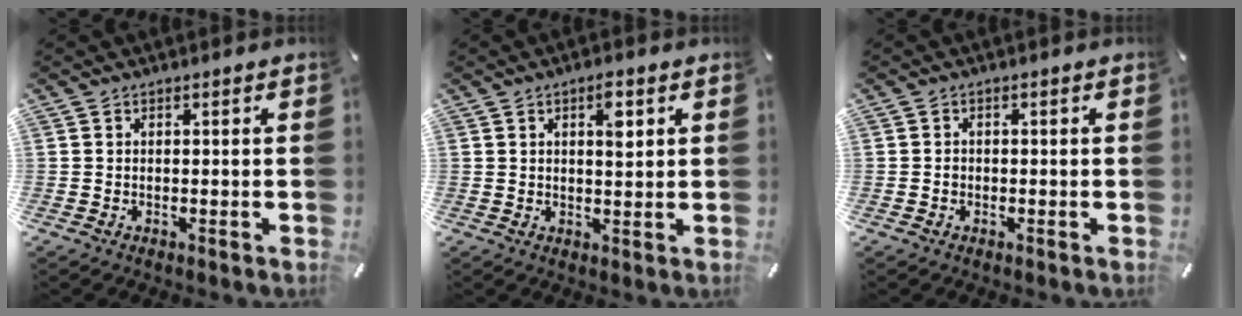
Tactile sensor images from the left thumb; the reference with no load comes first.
{"total": 4.7, "force": [1.8, 1.8, 4.0], "torque": [-0.053, -0.008, 0.023]}
{"total": 0.9, "force": [-0.3, 0.8, 0.4], "torque": [-0.006, 0.004, -0.007]}